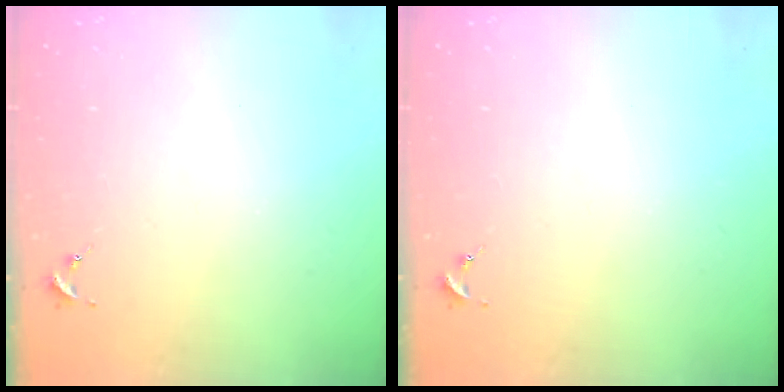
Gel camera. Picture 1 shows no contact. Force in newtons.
{"total": 0.0}